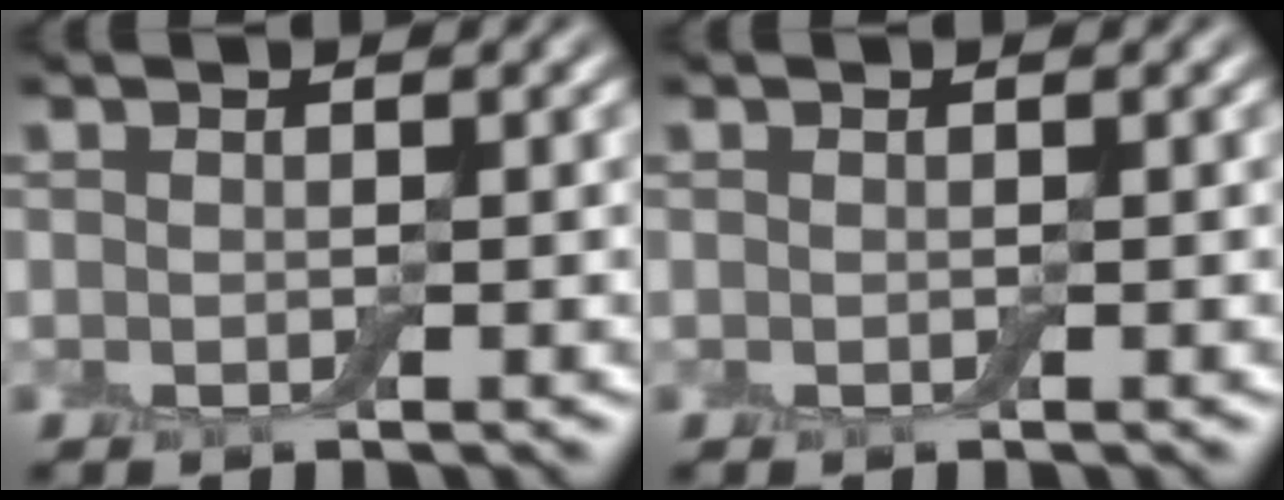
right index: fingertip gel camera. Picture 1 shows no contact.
{"total": 0.0}